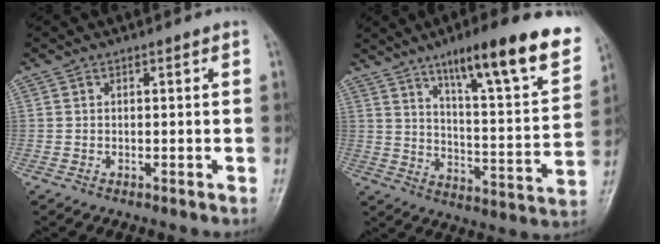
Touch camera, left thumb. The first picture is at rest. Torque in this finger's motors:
{"motor_torque": [1.04, 0.90, 1.48, -1.29, 0.14]}